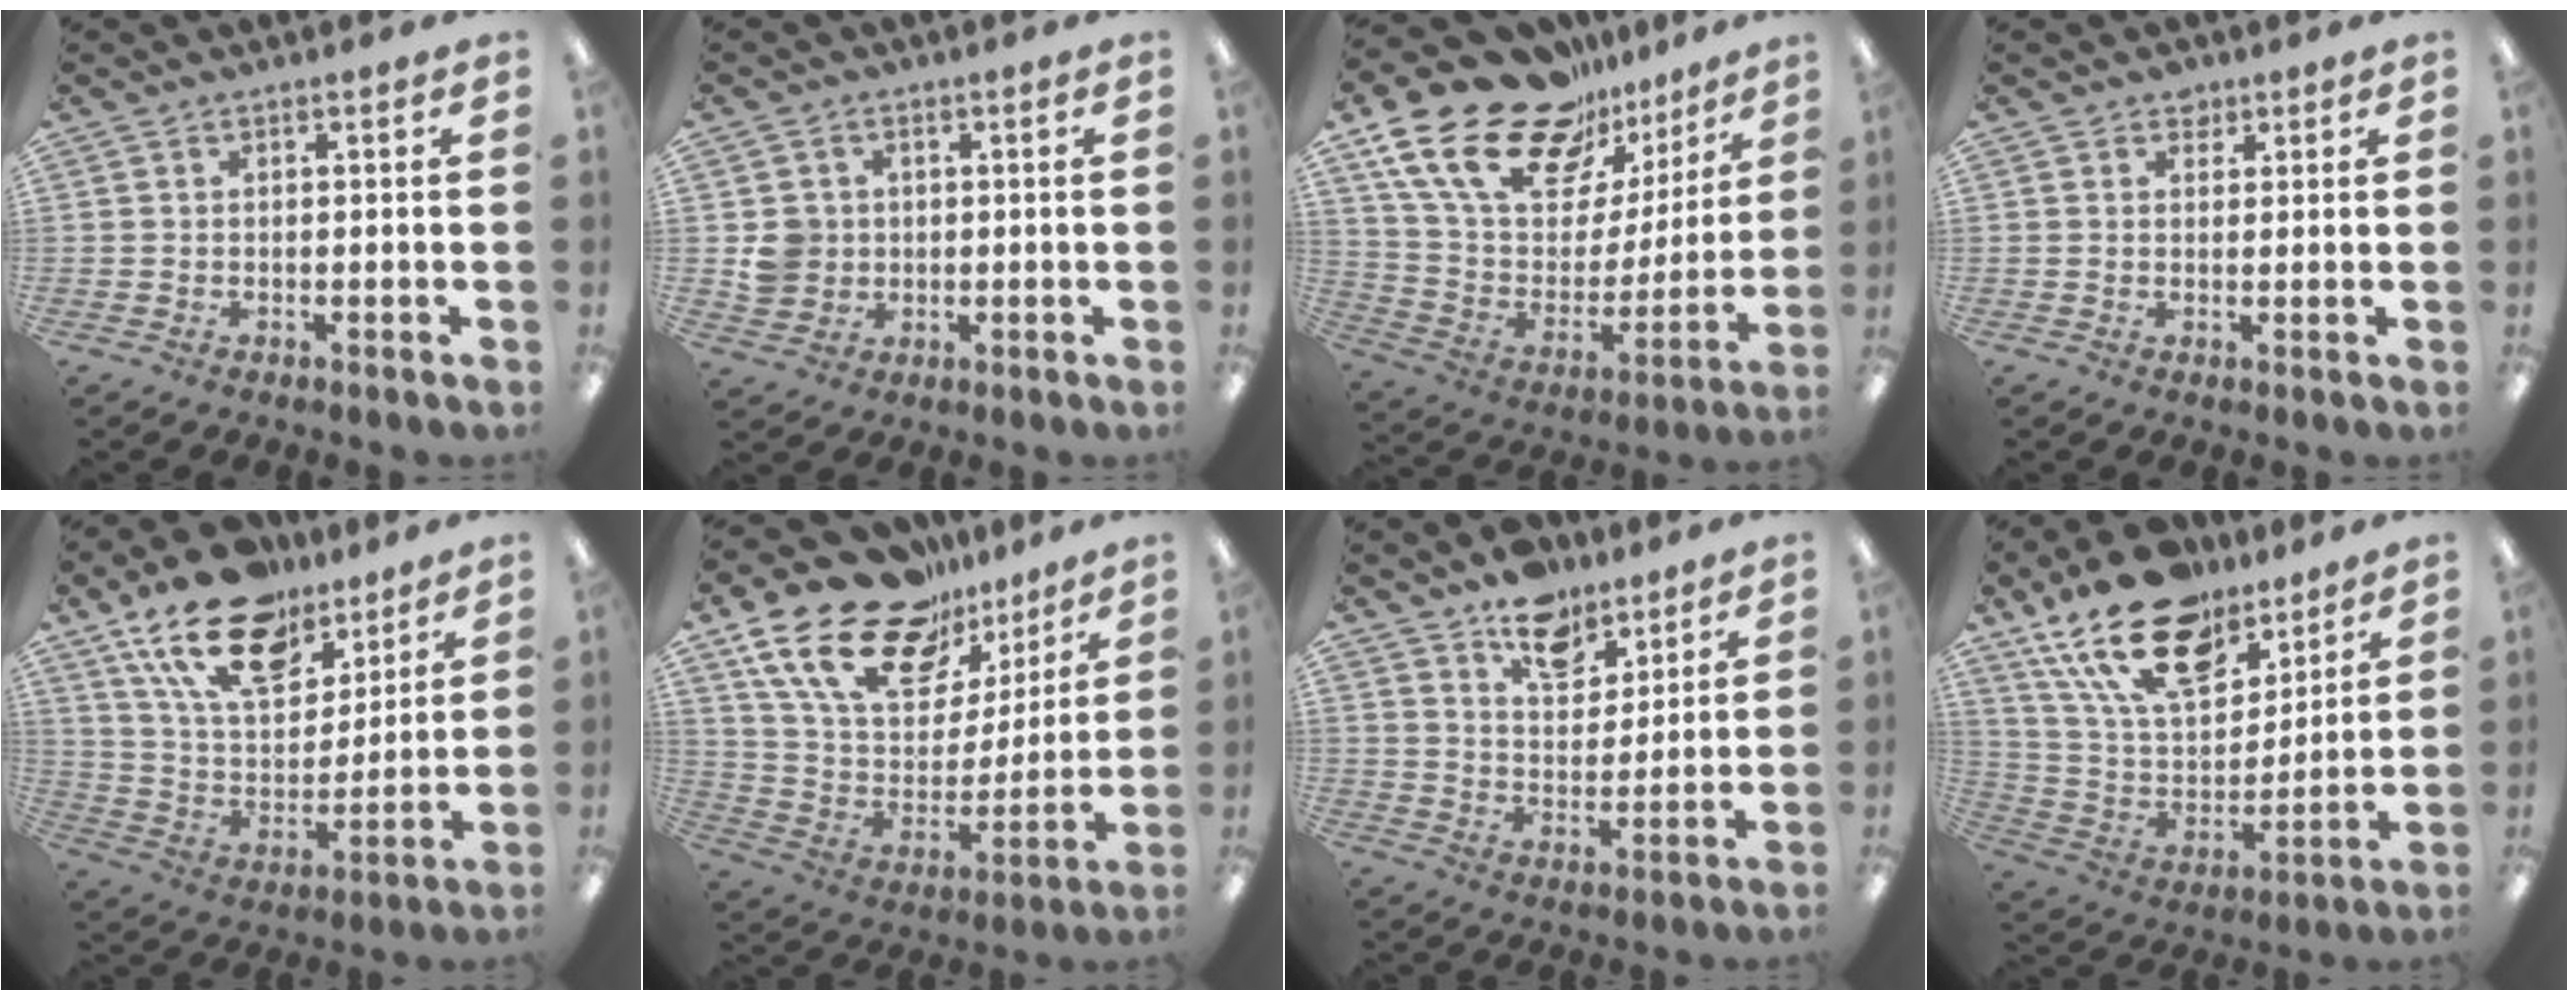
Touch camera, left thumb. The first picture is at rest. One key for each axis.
{"total": 5.3, "fx": 0.4, "fy": 5.1, "fz": 1.2, "tx": -0.017, "ty": 0.009, "tz": 0.009}
{"total": 22.9, "fx": 15.8, "fy": 12.1, "fz": 11.3, "tx": -0.208, "ty": -0.095, "tz": 0.290}
{"total": 2.2, "fx": 1.6, "fy": 1.4, "fz": 0.3, "tx": -0.001, "ty": -0.002, "tz": 0.028}
{"total": 20.1, "fx": 13.7, "fy": 10.5, "fz": 10.4, "tx": -0.189, "ty": -0.071, "tz": 0.246}
{"total": 21.0, "fx": 14.7, "fy": 11.0, "fz": 10.1, "tx": -0.191, "ty": -0.090, "tz": 0.268}
{"total": 10.7, "fx": 8.3, "fy": 5.8, "fz": 3.7, "tx": -0.048, "ty": -0.048, "tz": 0.151}
{"total": 21.4, "fx": 14.6, "fy": 11.1, "fz": 11.2, "tx": -0.212, "ty": -0.076, "tz": 0.267}